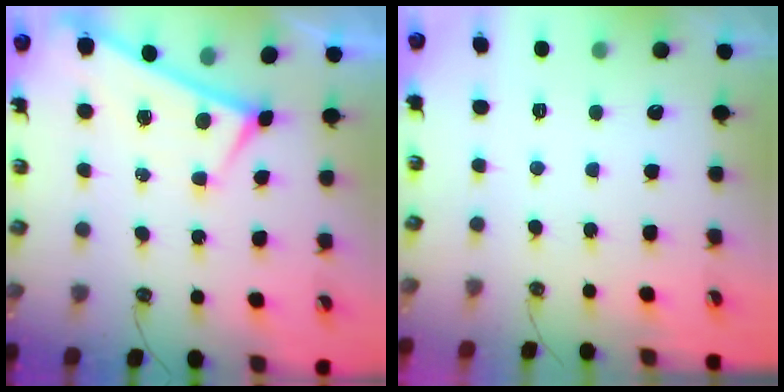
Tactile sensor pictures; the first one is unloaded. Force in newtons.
{"total": 0.0}